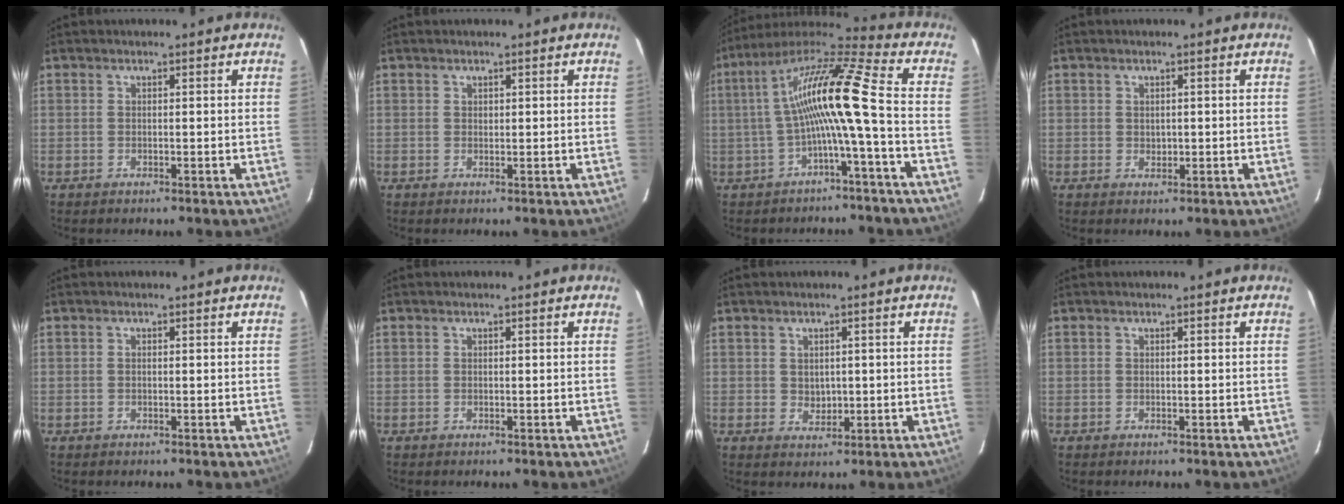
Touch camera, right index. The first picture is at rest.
{"total": 0.5, "force": [0.3, 0.4, 0.1], "torque": [-0.001, 0.002, 0.006]}
{"total": 14.3, "force": [-1.9, -0.1, 14.2], "torque": [-0.266, 0.016, -0.037]}
{"total": 1.3, "force": [0.2, 1.2, 0.5], "torque": [-0.004, 0.000, 0.006]}
{"total": 0.0}
{"total": 0.0}
{"total": 2.5, "force": [0.3, 2.2, 1.2], "torque": [-0.016, 0.000, 0.012]}
{"total": 0.0}